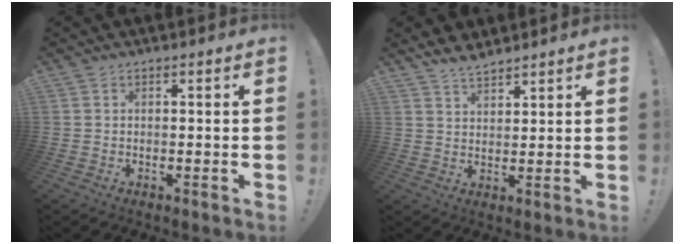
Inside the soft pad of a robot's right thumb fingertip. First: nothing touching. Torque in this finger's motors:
{"motor_torque": [-0.17, 0.01, 0.39, 0.33, 0.00]}